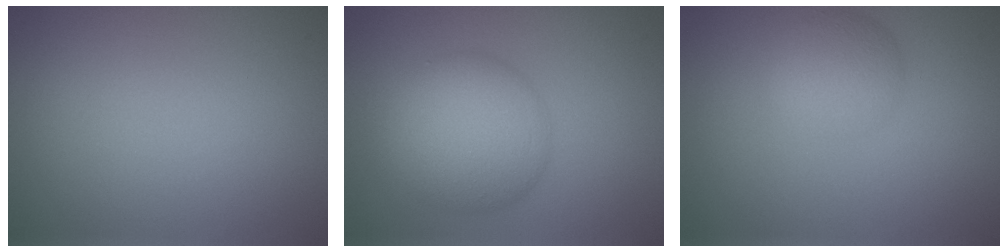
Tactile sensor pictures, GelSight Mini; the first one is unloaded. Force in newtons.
{"total": 7.3, "press": 7.3, "slide": 0.2}
{"total": 2.6, "press": 2.6, "slide": 0.2}